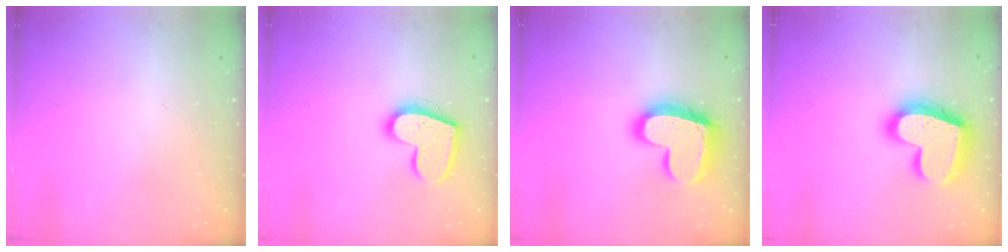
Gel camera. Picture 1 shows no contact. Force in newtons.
{"total": 14.8, "press": 14.8, "slide": 1.0}
{"total": 17.5, "press": 17.4, "slide": 1.3}
{"total": 20.4, "press": 20.3, "slide": 1.7}